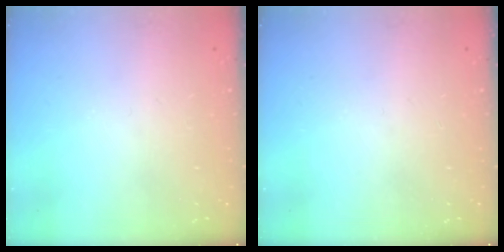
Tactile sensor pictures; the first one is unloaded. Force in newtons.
{"total": 0.0}